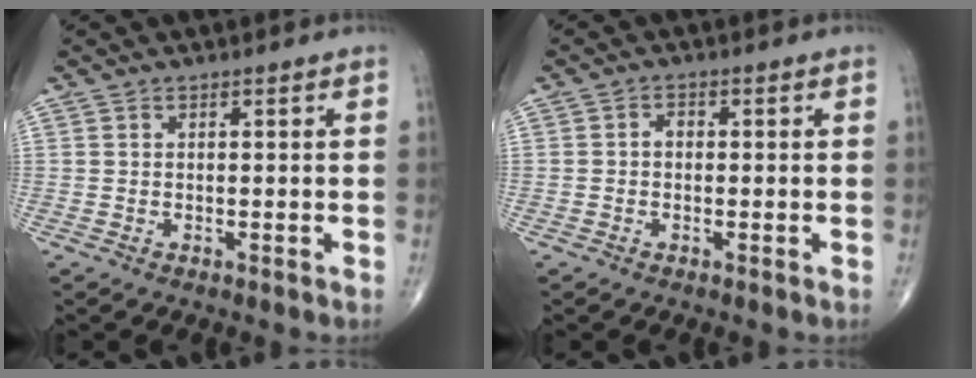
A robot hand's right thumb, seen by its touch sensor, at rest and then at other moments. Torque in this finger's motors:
{"motor_torque": [0.51, 0.36, 0.18, -0.24, 0.01]}